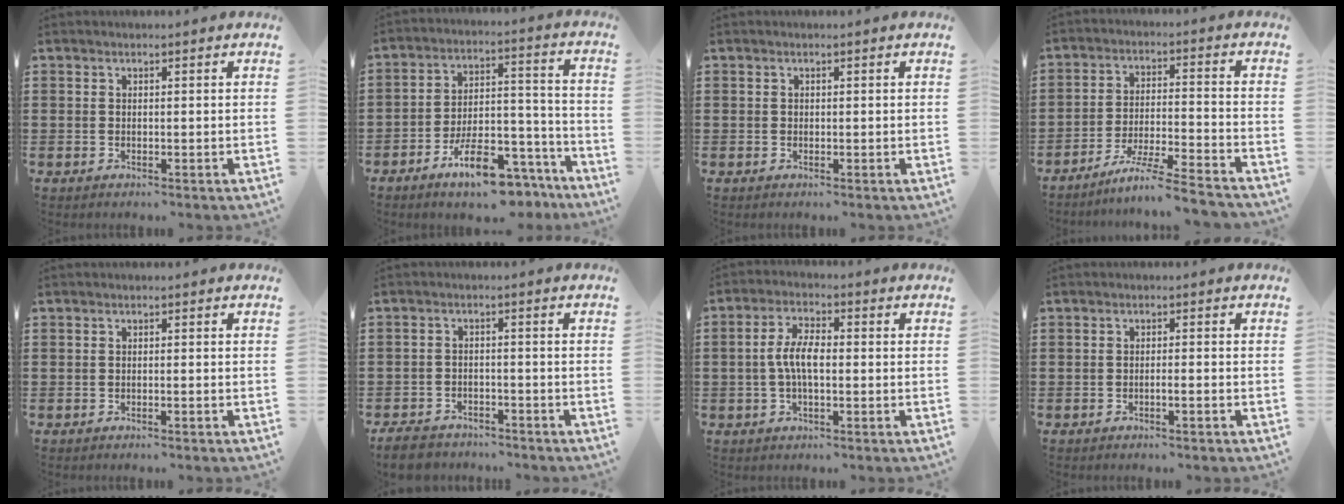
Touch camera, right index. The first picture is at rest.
{"total": 11.5, "force": [-8.6, 3.9, 6.6], "torque": [-0.102, 0.045, -0.154]}
{"total": 0.0}
{"total": 7.4, "force": [-6.5, -0.4, 3.5], "torque": [-0.068, -0.006, -0.125]}
{"total": 0.5, "force": [-0.3, 0.0, 0.4], "torque": [-0.008, -0.001, -0.006]}
{"total": 4.1, "force": [-3.9, 1.1, 0.8], "torque": [-0.028, 0.002, -0.082]}
{"total": 5.6, "force": [-0.5, 2.2, 5.2], "torque": [-0.113, -0.001, -0.016]}
{"total": 1.1, "force": [-0.8, 0.0, 0.8], "torque": [-0.016, -0.003, -0.014]}